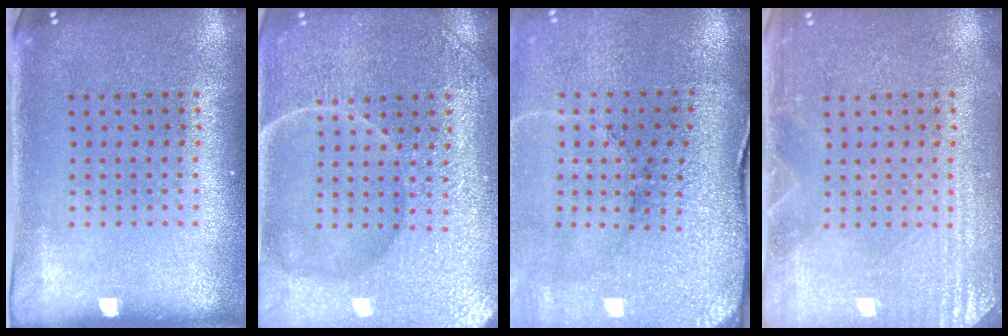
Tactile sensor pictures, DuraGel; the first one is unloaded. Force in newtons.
{"total": 4.9, "press": 4.9, "slide": 0.6}
{"total": 3.7, "press": 3.6, "slide": 0.7}
{"total": 3.2, "press": 3.1, "slide": 0.4}